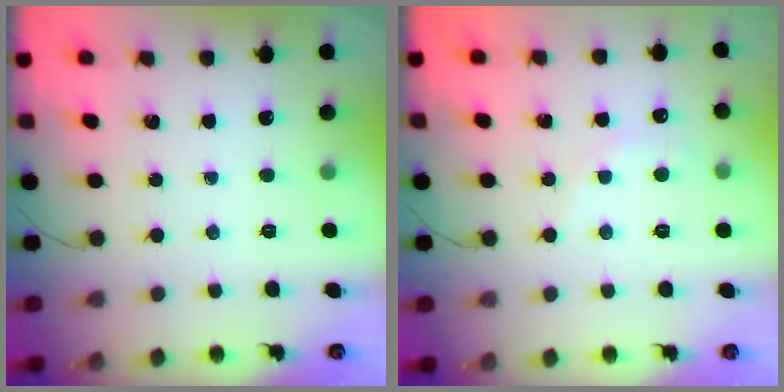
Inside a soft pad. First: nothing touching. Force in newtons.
{"total": 3.8, "press": 3.6, "slide": 1.2}